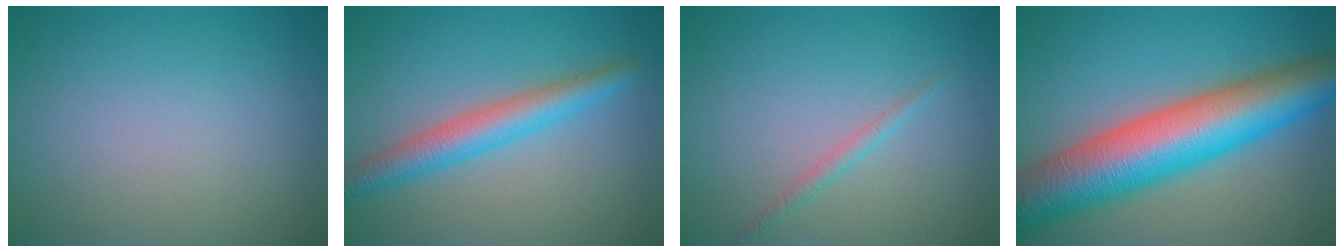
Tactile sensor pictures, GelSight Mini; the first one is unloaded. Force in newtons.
{"total": 4.2, "press": 4.2, "slide": 0.2}
{"total": 1.1, "press": 1.1, "slide": 0.0}
{"total": 12.6, "press": 12.6, "slide": 0.2}